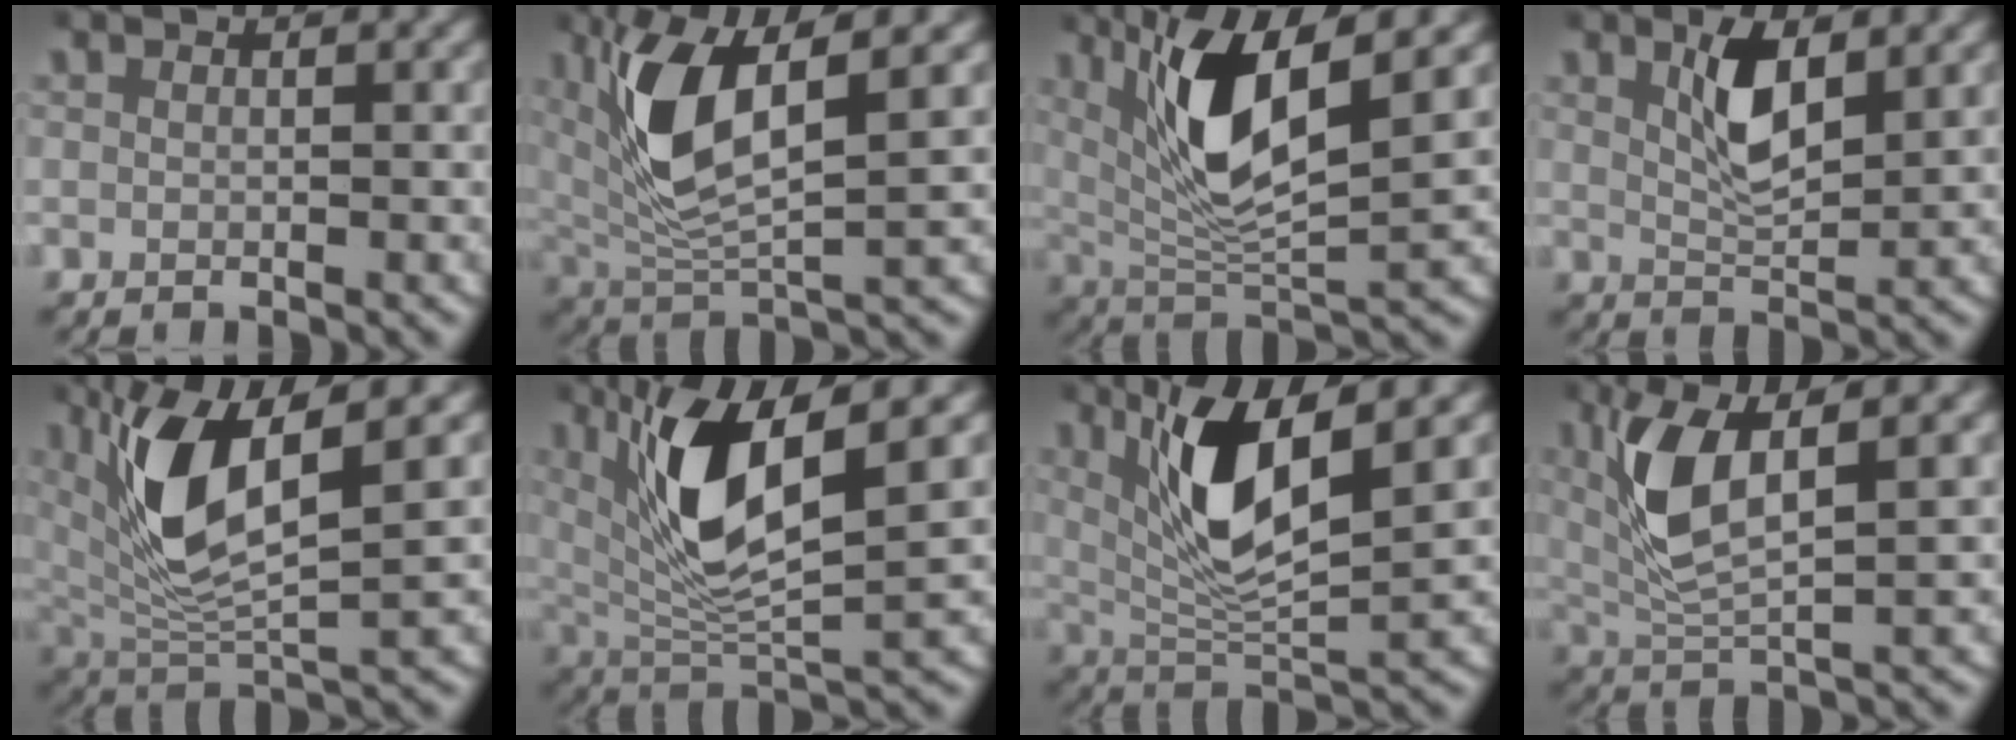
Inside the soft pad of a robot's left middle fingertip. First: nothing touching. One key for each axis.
{"total": 7.6, "fx": 2.1, "fy": 2.8, "fz": 6.7, "tx": -0.140, "ty": 0.013, "tz": 0.036}
{"total": 8.6, "fx": 3.1, "fy": 2.8, "fz": 7.5, "tx": -0.138, "ty": 0.008, "tz": 0.051}
{"total": 3.6, "fx": 1.6, "fy": 1.1, "fz": 3.0, "tx": -0.063, "ty": -0.005, "tz": 0.032}
{"total": 8.6, "fx": 2.4, "fy": 3.5, "fz": 7.5, "tx": -0.153, "ty": 0.008, "tz": 0.040}
{"total": 9.3, "fx": 2.9, "fy": 3.3, "fz": 8.2, "tx": -0.156, "ty": 0.009, "tz": 0.048}
{"total": 7.8, "fx": 2.8, "fy": 2.2, "fz": 6.9, "tx": -0.125, "ty": 0.005, "tz": 0.049}
{"total": 6.1, "fx": 2.0, "fy": 1.8, "fz": 5.4, "tx": -0.118, "ty": 0.012, "tz": 0.035}